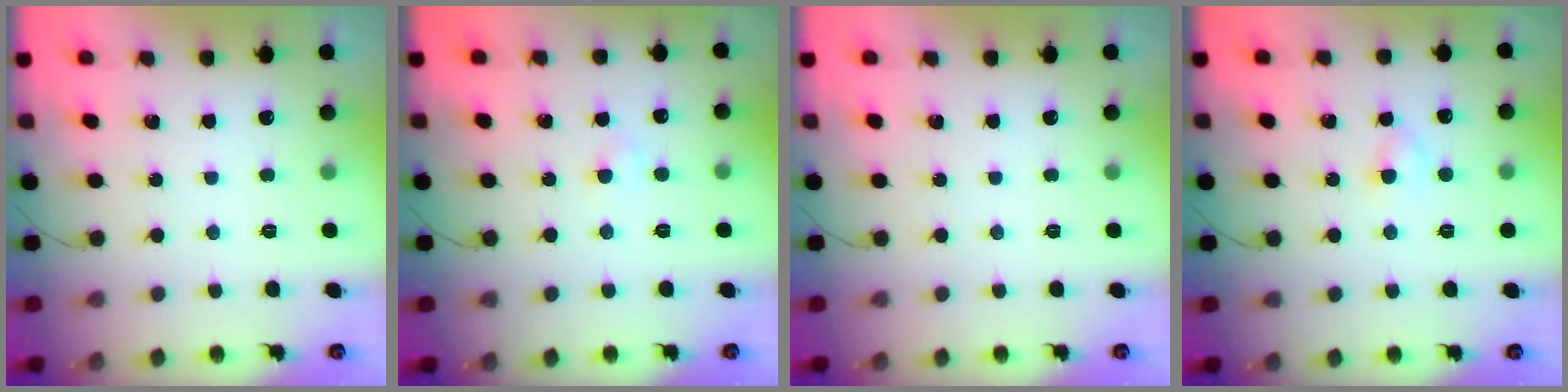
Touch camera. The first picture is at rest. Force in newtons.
{"total": 1.9, "press": 1.7, "slide": 0.8}
{"total": 0.0}
{"total": 3.3, "press": 3.1, "slide": 1.3}